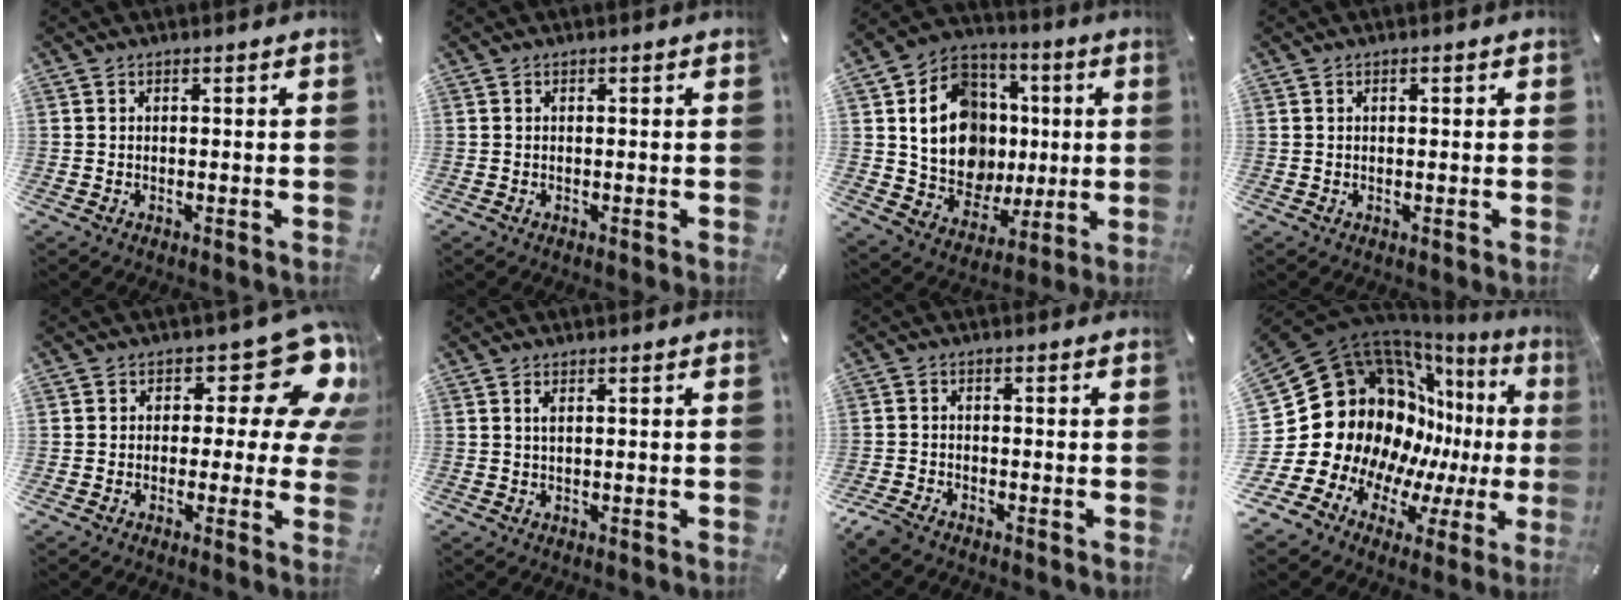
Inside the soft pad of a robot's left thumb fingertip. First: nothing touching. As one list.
[{"total": 0.0}, {"total": 18.1, "force": [1.3, 15.3, 9.7], "torque": [-0.179, 0.007, 0.036]}, {"total": 0.6, "force": [0.1, 0.3, 0.5], "torque": [-0.009, 0.003, 0.000]}, {"total": 15.1, "force": [5.6, 7.6, 11.8], "torque": [-0.148, -0.032, 0.088]}, {"total": 1.2, "force": [0.4, 0.2, 1.1], "torque": [-0.023, -0.001, 0.006]}, {"total": 3.0, "force": [-2.6, 1.0, 1.1], "torque": [-0.037, 0.007, -0.056]}, {"total": 23.7, "force": [2.4, 18.8, 14.2], "torque": [-0.232, -0.111, 0.109]}]